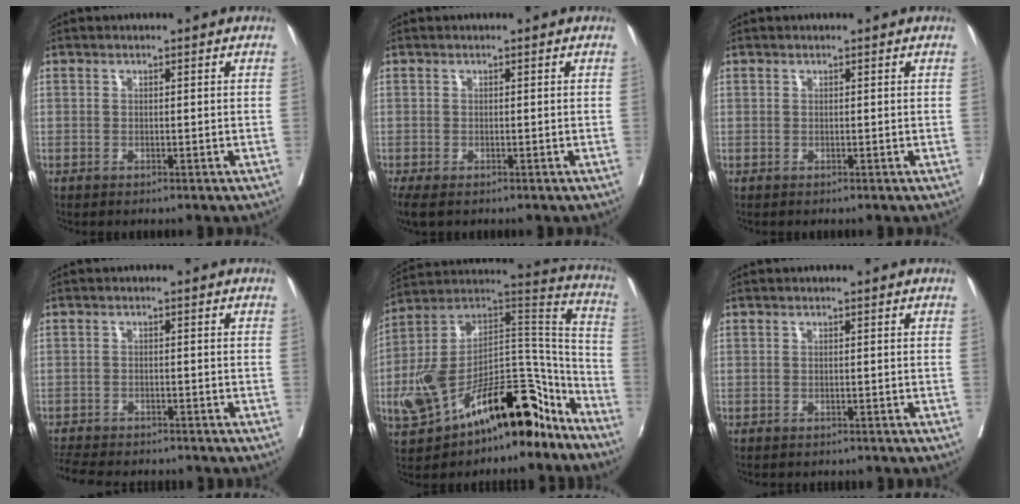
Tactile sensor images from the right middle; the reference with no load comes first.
{"total": 4.7, "force": [-3.4, 1.8, 2.6], "torque": [-0.059, -0.019, -0.057]}
{"total": 0.0}
{"total": 10.5, "force": [-9.5, 2.3, 3.8], "torque": [-0.077, -0.014, -0.135]}
{"total": 24.2, "force": [-14.3, 8.3, 17.7], "torque": [-0.287, 0.030, -0.232]}
{"total": 3.4, "force": [-3.1, 0.9, 1.0], "torque": [-0.019, -0.005, -0.038]}